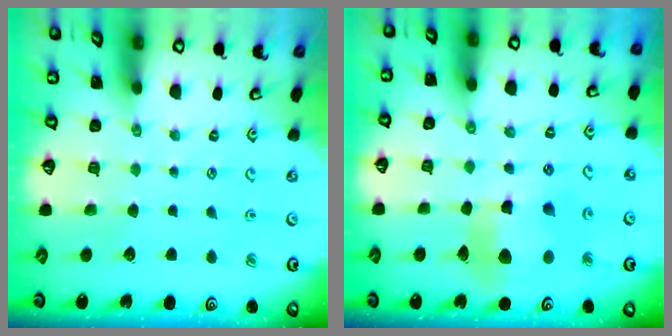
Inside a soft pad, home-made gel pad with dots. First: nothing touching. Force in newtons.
{"total": 11.2, "press": 11.0, "slide": 1.7}